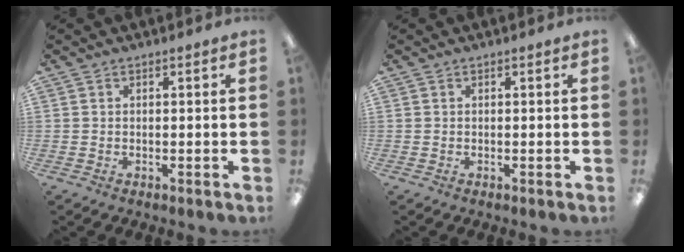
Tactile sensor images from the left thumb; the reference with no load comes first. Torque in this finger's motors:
{"motor_torque": [-0.03, -0.03, -0.04, 0.06, 0.00]}